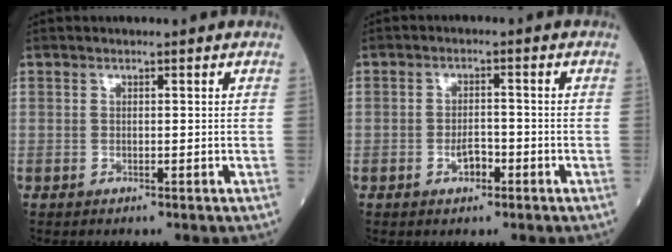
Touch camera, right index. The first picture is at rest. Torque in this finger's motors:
{"motor_torque": [0.11, 0.07, 0.10, 0.03]}